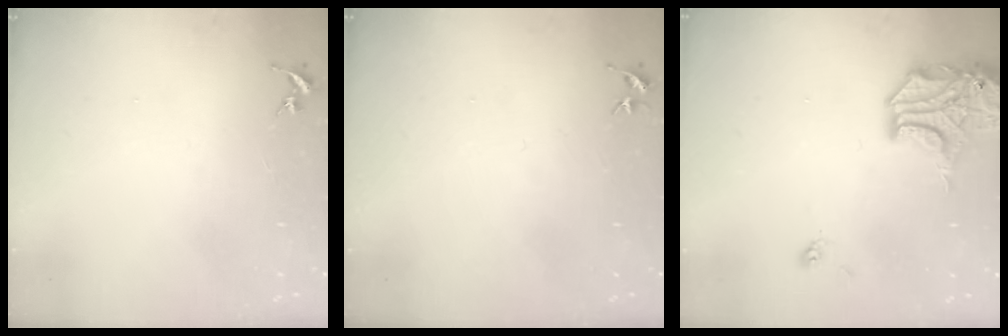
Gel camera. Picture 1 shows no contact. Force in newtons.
{"total": 3.3, "press": 3.3, "slide": 0.4}
{"total": 15.2, "press": 15.1, "slide": 2.2}